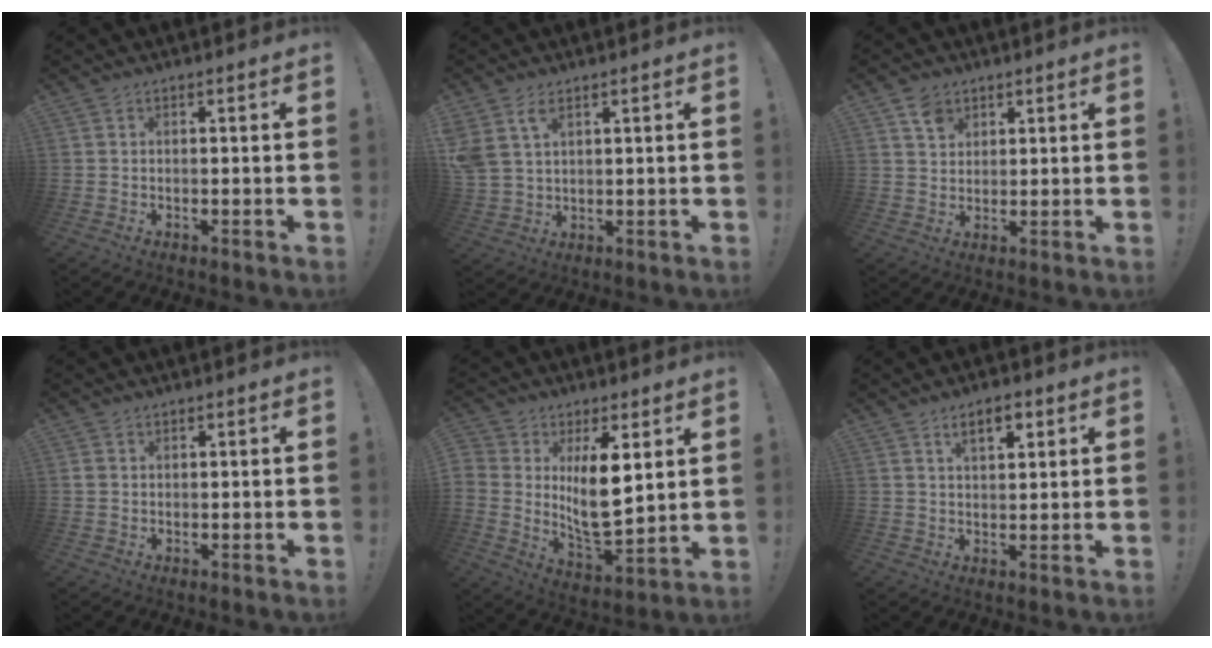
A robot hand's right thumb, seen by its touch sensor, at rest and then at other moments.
{"total": 6.2, "force": [3.5, 3.7, 3.6], "torque": [-0.071, -0.012, 0.067]}
{"total": 5.2, "force": [3.3, 3.8, 1.2], "torque": [-0.015, -0.015, 0.061]}
{"total": 1.5, "force": [0.9, 1.1, 0.5], "torque": [-0.001, 0.000, 0.016]}
{"total": 12.5, "force": [4.5, 7.3, 9.1], "torque": [-0.163, -0.040, 0.082]}
{"total": 6.0, "force": [3.1, 2.8, 4.3], "torque": [-0.068, -0.005, 0.052]}